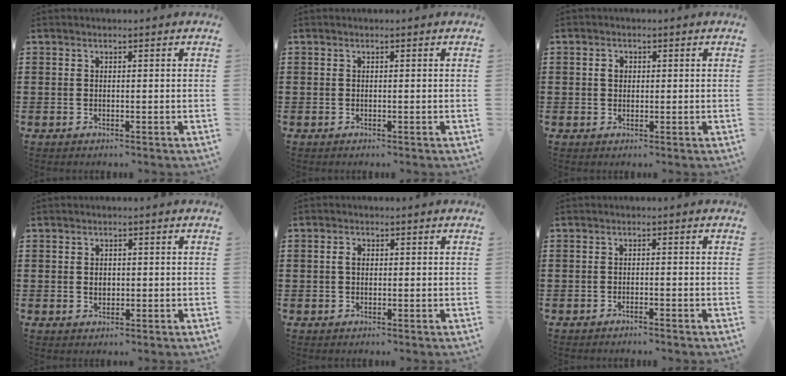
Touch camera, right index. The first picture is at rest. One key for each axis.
{"total": 0.0}
{"total": 1.6, "fx": 0.3, "fy": 1.3, "fz": 0.9, "tx": -0.020, "ty": 0.009, "tz": 0.005}
{"total": 1.4, "fx": 0.1, "fy": 1.1, "fz": 0.9, "tx": -0.020, "ty": 0.007, "tz": 0.000}
{"total": 1.7, "fx": 0.2, "fy": 1.1, "fz": 1.2, "tx": -0.026, "ty": 0.008, "tz": 0.002}
{"total": 1.2, "fx": -1.1, "fy": -0.1, "fz": 0.0, "tx": -0.003, "ty": 0.000, "tz": -0.023}